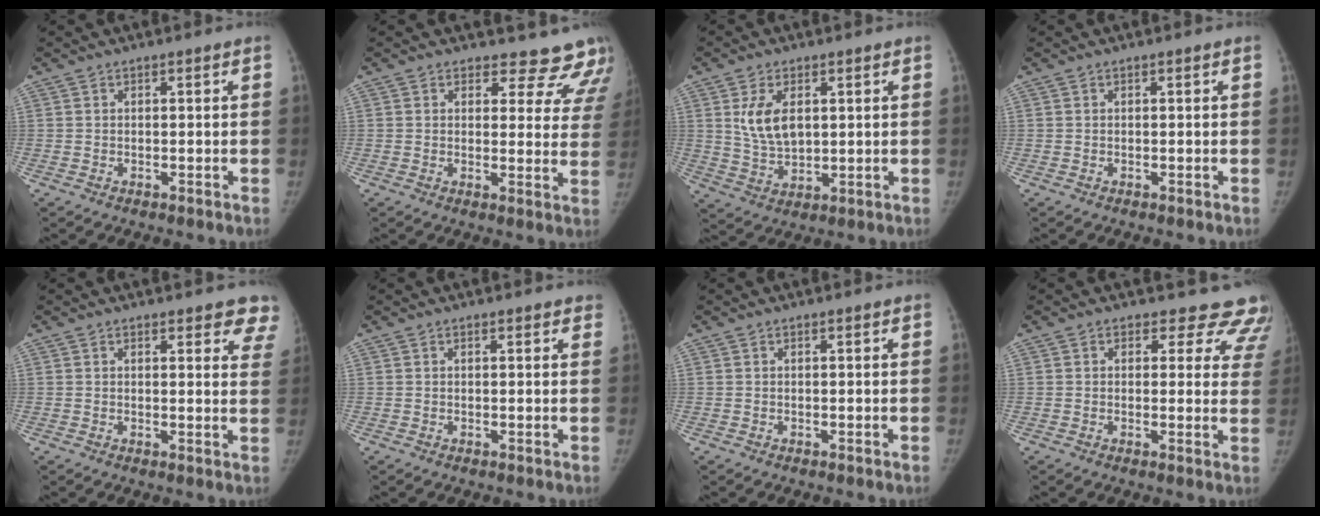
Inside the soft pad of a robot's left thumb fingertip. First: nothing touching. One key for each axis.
{"total": 13.5, "fx": 12.3, "fy": 5.2, "fz": 1.3, "tx": 0.045, "ty": -0.096, "tz": 0.113}
{"total": 7.9, "fx": 2.2, "fy": 4.8, "fz": 5.9, "tx": -0.094, "ty": -0.013, "tz": 0.051}
{"total": 0.0}
{"total": 8.0, "fx": 6.6, "fy": 2.9, "fz": 3.4, "tx": 0.007, "ty": -0.027, "tz": 0.054}
{"total": 2.1, "fx": 1.6, "fy": 0.8, "fz": 1.0, "tx": 0.006, "ty": 0.002, "tz": 0.014}
{"total": 0.0}
{"total": 11.9, "fx": 10.1, "fy": 6.0, "fz": 1.6, "tx": 0.047, "ty": -0.047, "tz": 0.080}